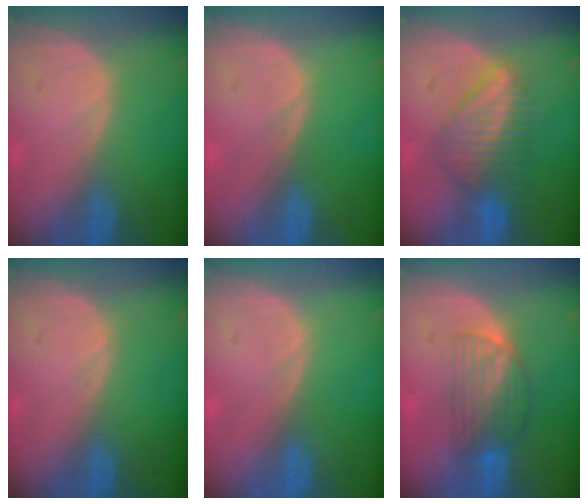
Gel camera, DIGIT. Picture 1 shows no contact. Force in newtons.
{"total": 0.0}
{"total": 6.5, "press": 6.4, "slide": 0.8}
{"total": 0.0}
{"total": 0.0}
{"total": 6.5, "press": 5.5, "slide": 3.5}